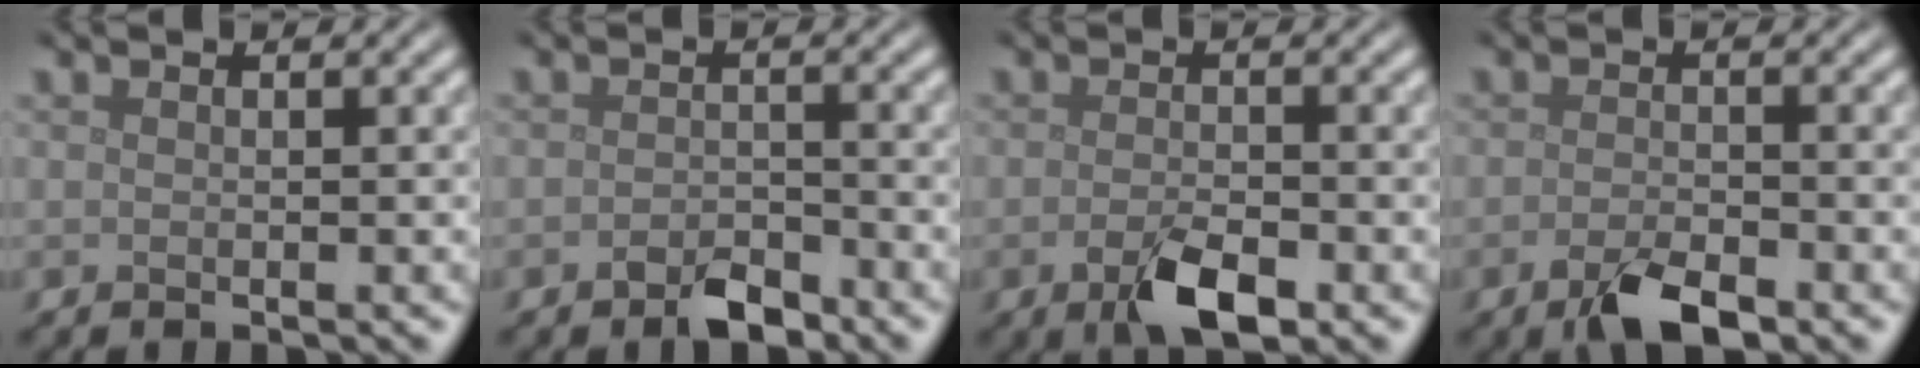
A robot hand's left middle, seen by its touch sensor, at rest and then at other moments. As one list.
[{"total": 2.6, "force": [-1.8, 1.2, 1.4], "torque": [-0.023, 0.003, -0.035]}, {"total": 3.6, "force": [-1.7, 1.5, 2.8], "torque": [-0.053, -0.007, -0.030]}, {"total": 3.5, "force": [-2.1, 1.3, 2.5], "torque": [-0.050, -0.005, -0.041]}]